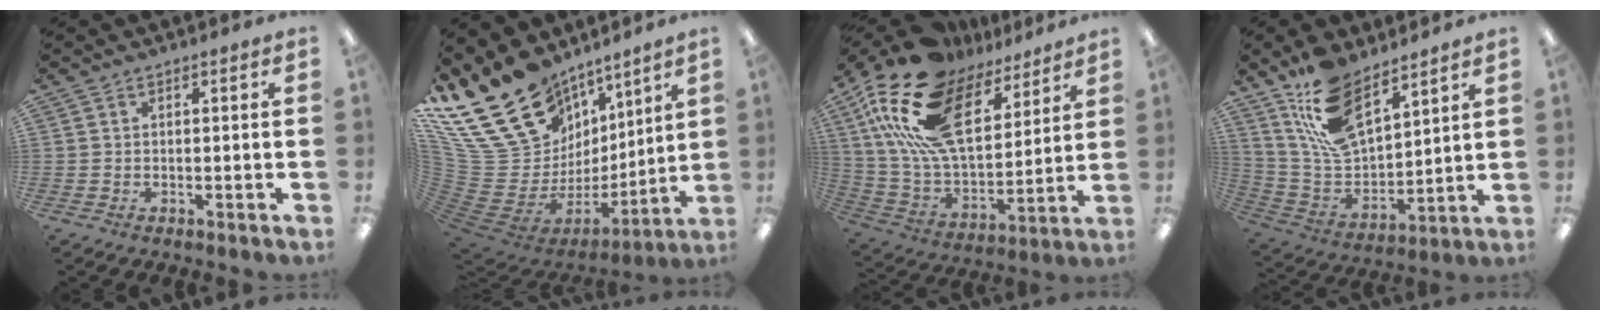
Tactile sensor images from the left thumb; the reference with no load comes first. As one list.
[{"total": 27.5, "force": [14.9, 18.2, 14.1], "torque": [-0.261, -0.135, 0.329]}, {"total": 24.6, "force": [13.1, 13.6, 15.6], "torque": [-0.323, -0.068, 0.237]}, {"total": 16.7, "force": [11.4, 7.9, 9.2], "torque": [-0.202, -0.054, 0.213]}]